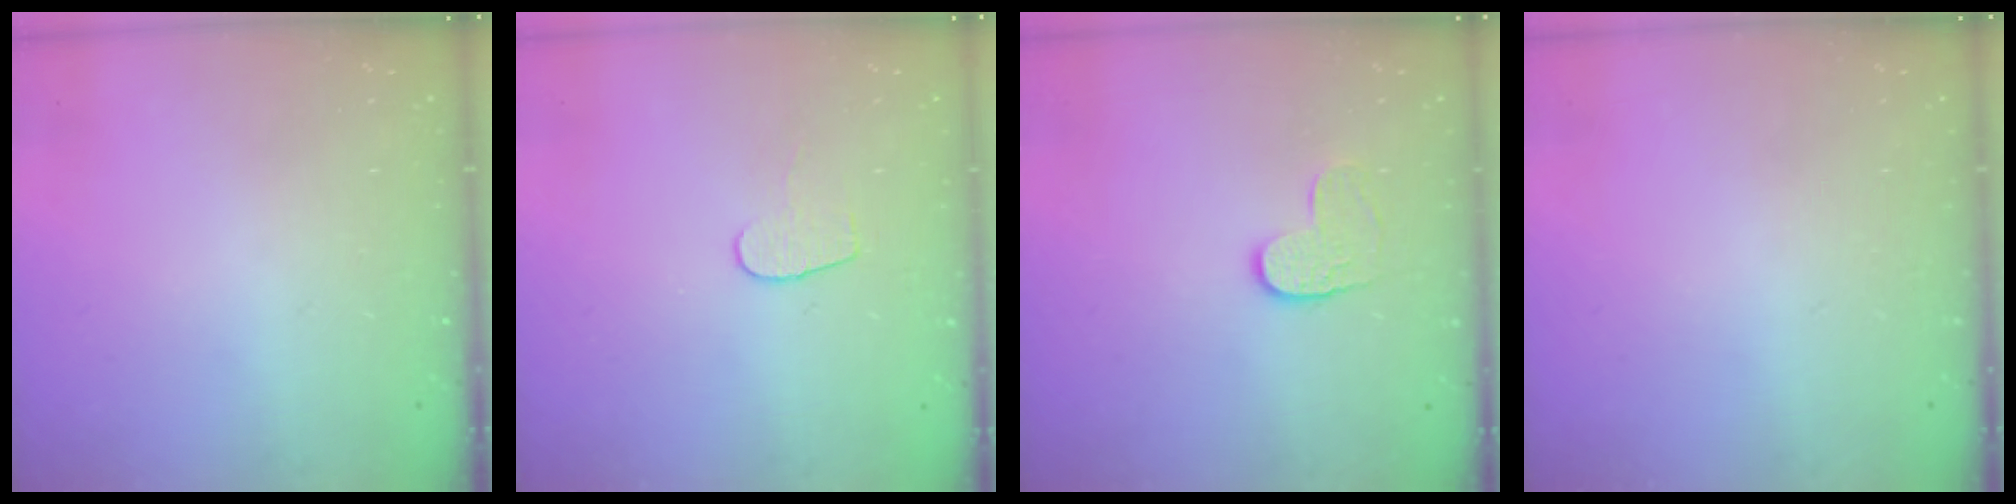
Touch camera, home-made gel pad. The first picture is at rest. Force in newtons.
{"total": 5.4, "press": 5.4, "slide": 0.6}
{"total": 5.2, "press": 5.2, "slide": 0.2}
{"total": 0.0}